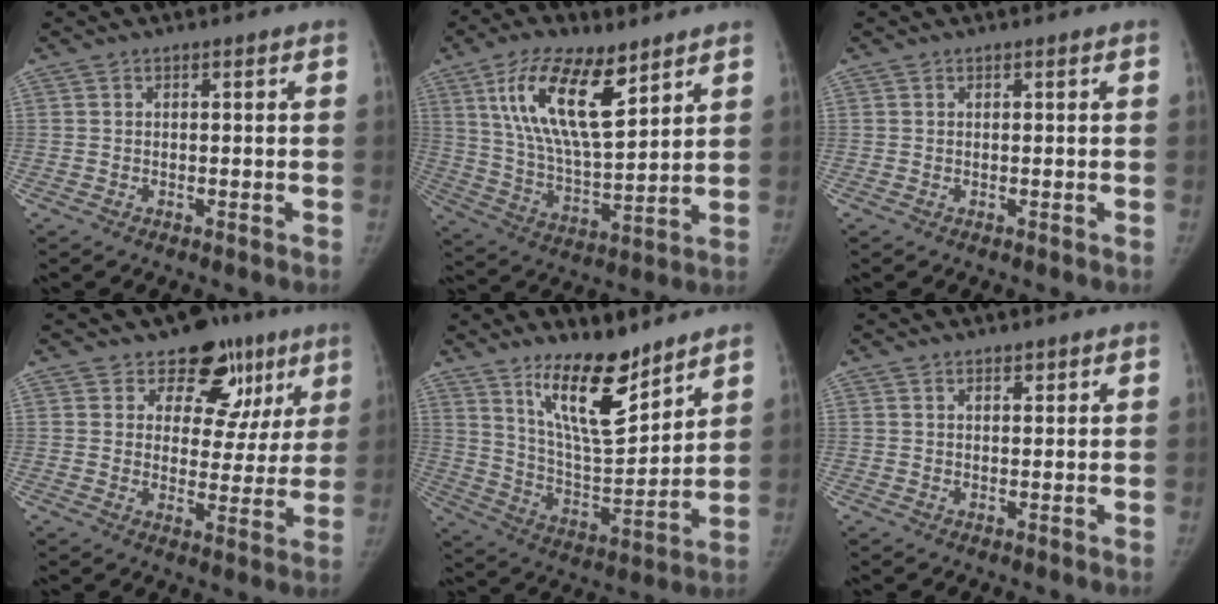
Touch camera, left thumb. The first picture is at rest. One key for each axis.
{"total": 17.6, "fx": 9.1, "fy": 6.8, "fz": 13.4, "tx": -0.224, "ty": -0.039, "tz": 0.172}
{"total": 0.0}
{"total": 13.1, "fx": 7.8, "fy": 9.1, "fz": 5.3, "tx": 0.000, "ty": -0.023, "tz": 0.096}
{"total": 15.4, "fx": 11.0, "fy": 4.7, "fz": 9.7, "tx": -0.132, "ty": -0.086, "tz": 0.203}
{"total": 1.3, "fx": 1.0, "fy": 0.6, "fz": 0.6, "tx": -0.002, "ty": -0.005, "tz": 0.014}